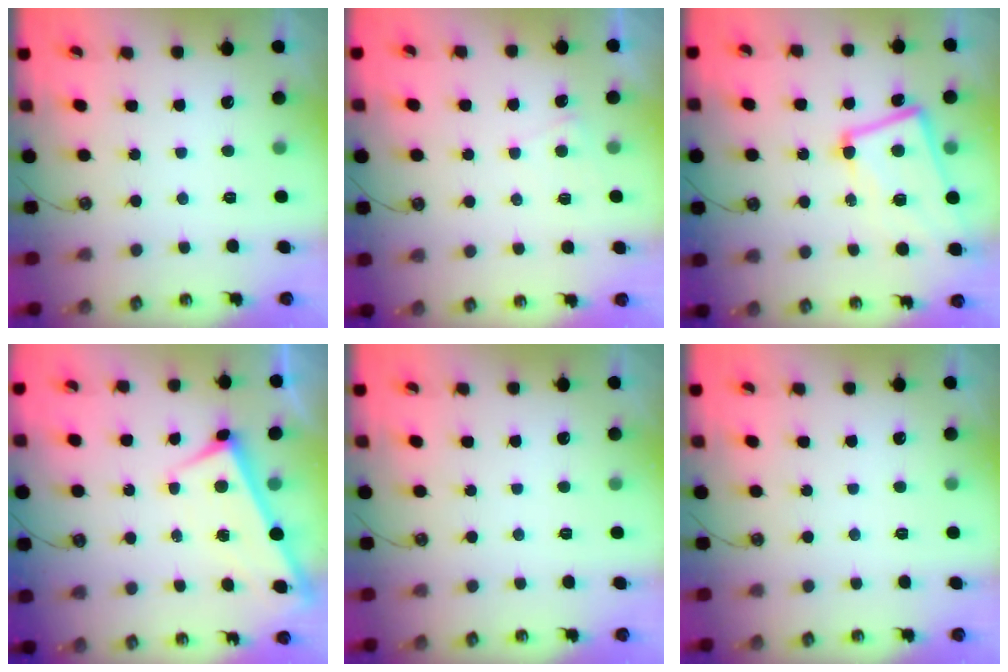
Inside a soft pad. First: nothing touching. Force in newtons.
{"total": 3.6, "press": 3.6, "slide": 0.3}
{"total": 9.5, "press": 9.3, "slide": 2.1}
{"total": 1.2, "press": 1.2, "slide": 0.1}
{"total": 0.0}
{"total": 0.0}